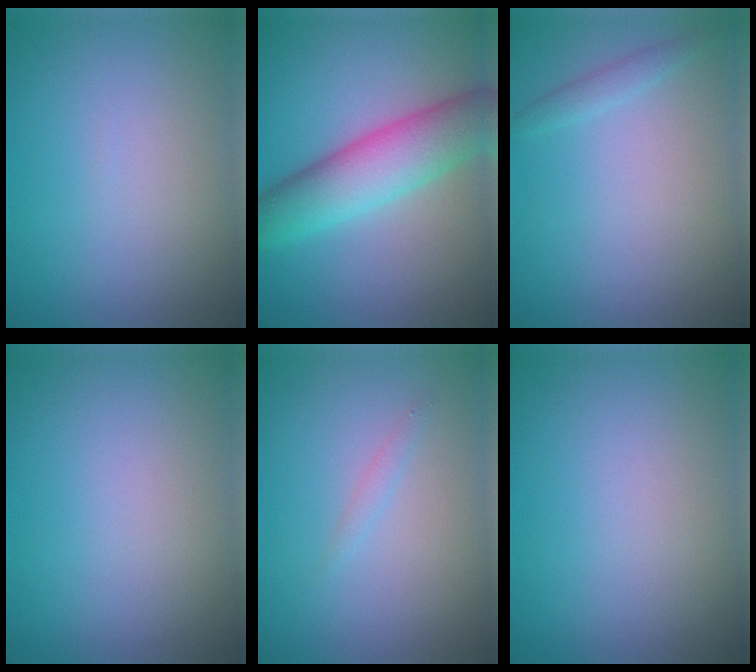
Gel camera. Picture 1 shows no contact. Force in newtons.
{"total": 6.9, "press": 6.9, "slide": 0.3}
{"total": 1.0, "press": 1.0, "slide": 0.1}
{"total": 0.0}
{"total": 0.7, "press": 0.7, "slide": 0.1}
{"total": 0.0}